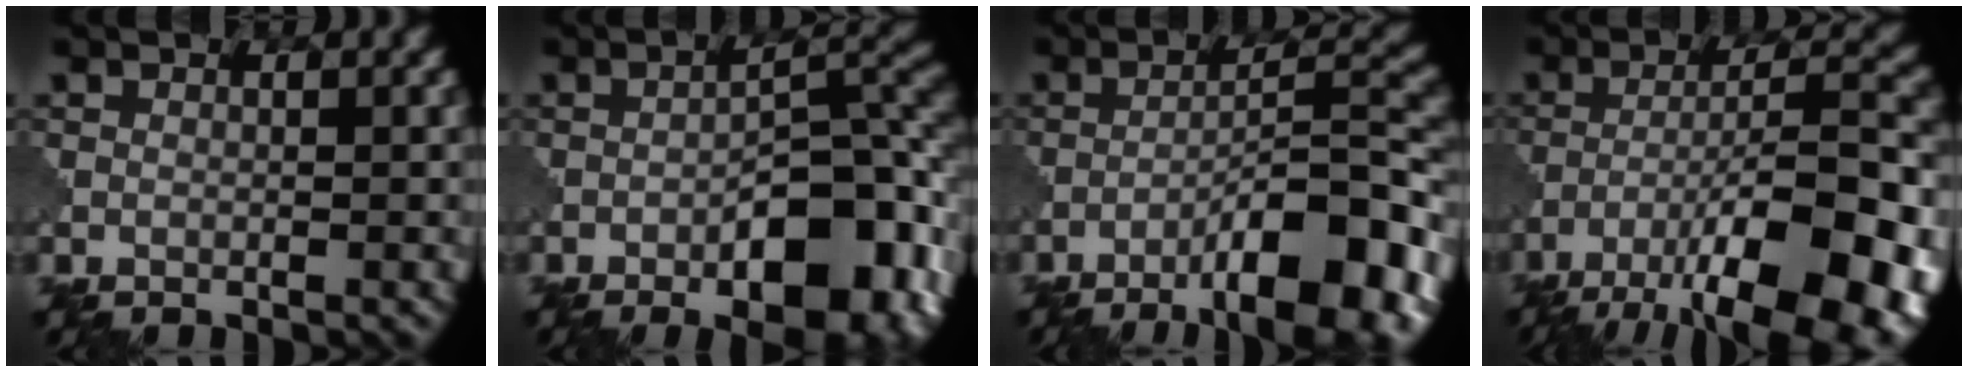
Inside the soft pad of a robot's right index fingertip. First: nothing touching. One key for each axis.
{"total": 11.9, "fx": -5.4, "fy": 4.6, "fz": 9.5, "tx": -0.128, "ty": 0.004, "tz": -0.080}
{"total": 10.6, "fx": -6.1, "fy": 2.0, "fz": 8.4, "tx": -0.126, "ty": 0.017, "tz": -0.098}
{"total": 15.3, "fx": -8.8, "fy": 4.5, "fz": 11.6, "tx": -0.185, "ty": 0.005, "tz": -0.129}